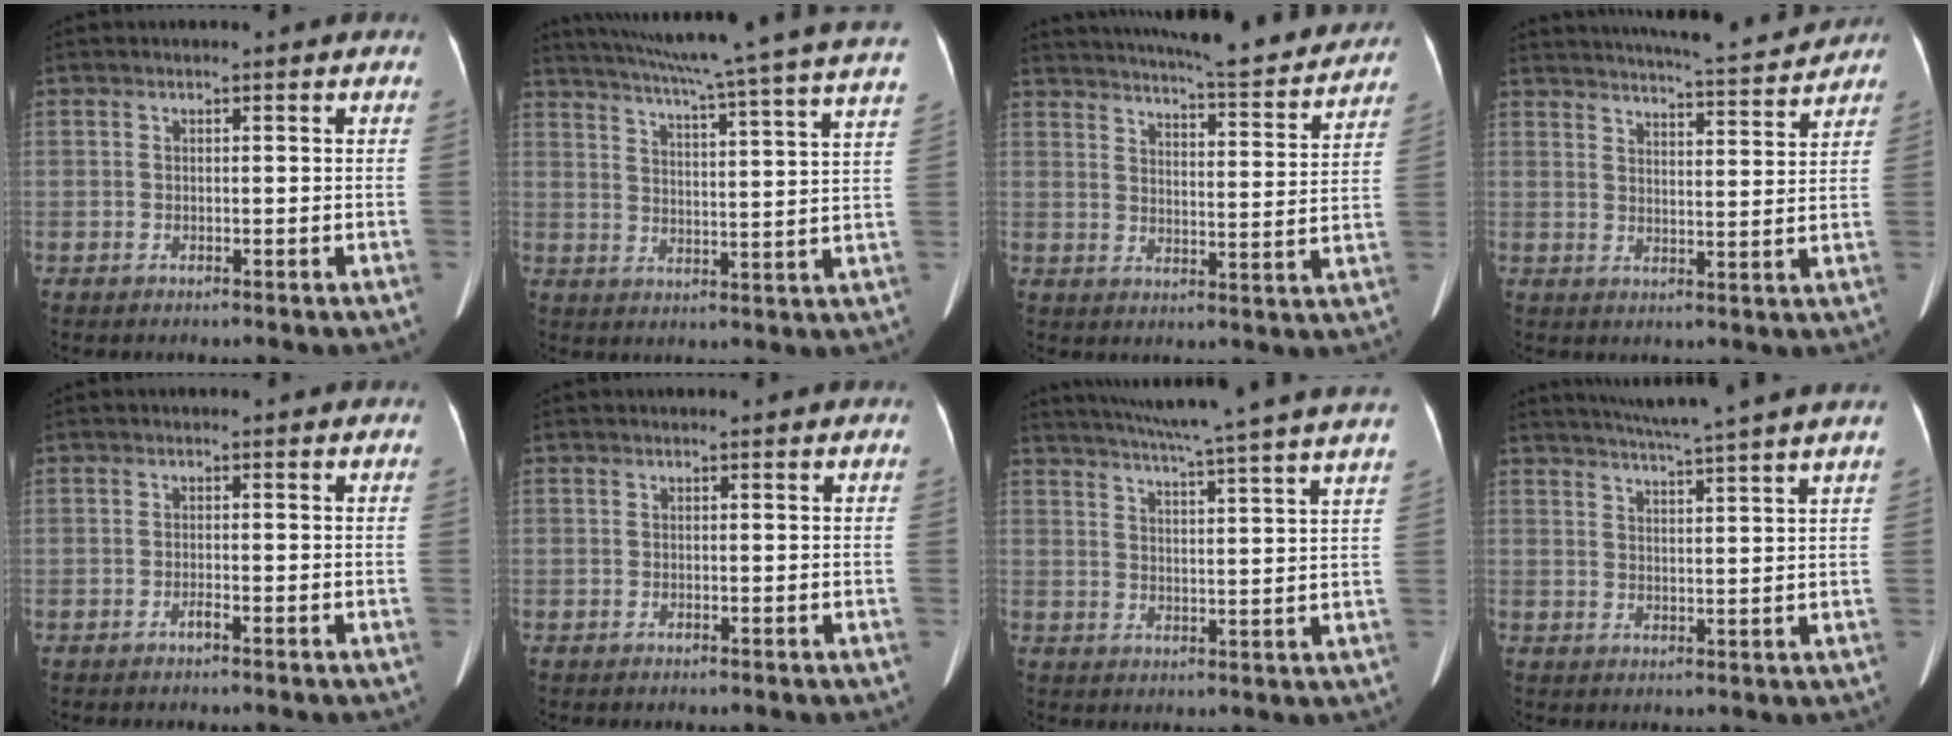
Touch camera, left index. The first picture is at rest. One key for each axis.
{"total": 26.2, "fx": 22.6, "fy": -1.3, "fz": 13.3, "tx": -0.223, "ty": -0.039, "tz": 0.290}
{"total": 21.1, "fx": 19.3, "fy": 2.2, "fz": 8.2, "tx": -0.129, "ty": -0.029, "tz": 0.245}
{"total": 13.5, "fx": 12.8, "fy": 0.7, "fz": 4.0, "tx": -0.067, "ty": -0.008, "tz": 0.168}
{"total": 0.7, "fx": -0.7, "fy": -0.1, "fz": 0.3, "tx": -0.008, "ty": -0.003, "tz": -0.013}
{"total": 0.0}
{"total": 20.6, "fx": 18.1, "fy": -1.7, "fz": 9.8, "tx": -0.166, "ty": -0.024, "tz": 0.232}
{"total": 11.0, "fx": 9.6, "fy": -1.9, "fz": 5.1, "tx": -0.086, "ty": 0.000, "tz": 0.126}